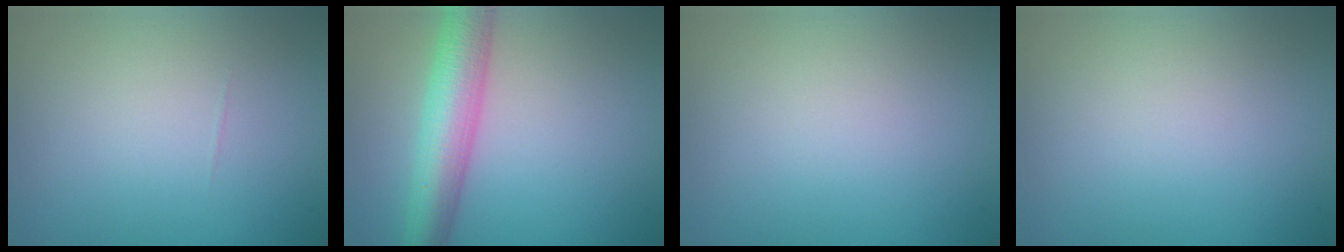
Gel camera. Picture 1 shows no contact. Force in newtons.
{"total": 6.2, "press": 6.2, "slide": 0.2}
{"total": 0.0}
{"total": 0.0}